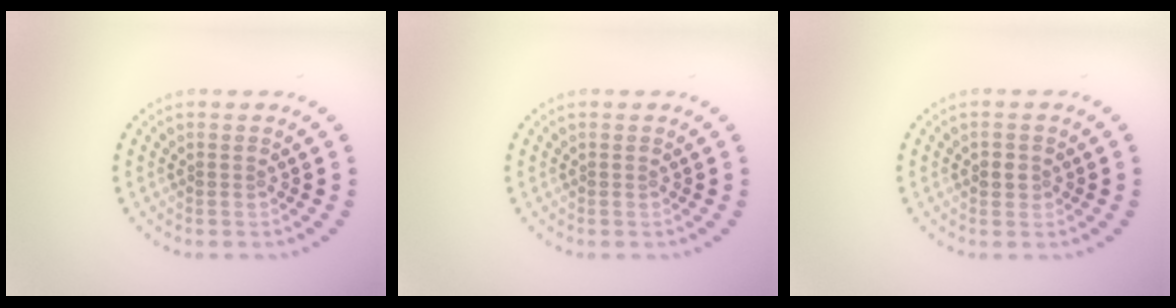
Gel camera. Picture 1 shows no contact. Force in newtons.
{"total": 0.0}
{"total": 1.1, "press": 1.1, "slide": 0.4}